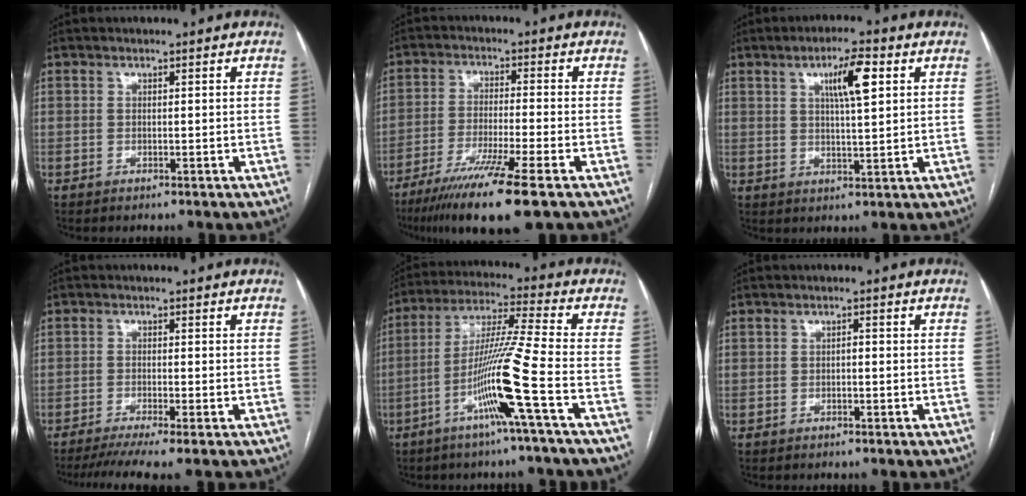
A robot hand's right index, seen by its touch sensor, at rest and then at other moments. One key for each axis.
{"total": 12.7, "fx": -8.3, "fy": -0.8, "fz": 9.5, "tx": -0.171, "ty": -0.036, "tz": -0.138}
{"total": 6.9, "fx": 2.7, "fy": 1.0, "fz": 6.3, "tx": -0.109, "ty": 0.007, "tz": 0.044}
{"total": 6.6, "fx": -5.1, "fy": -0.6, "fz": 4.1, "tx": -0.062, "ty": -0.013, "tz": -0.082}
{"total": 12.4, "fx": -4.9, "fy": -2.3, "fz": 11.2, "tx": -0.214, "ty": -0.004, "tz": -0.097}
{"total": 0.7, "fx": -0.2, "fy": 0.3, "fz": 0.6, "tx": -0.009, "ty": 0.003, "tz": -0.004}